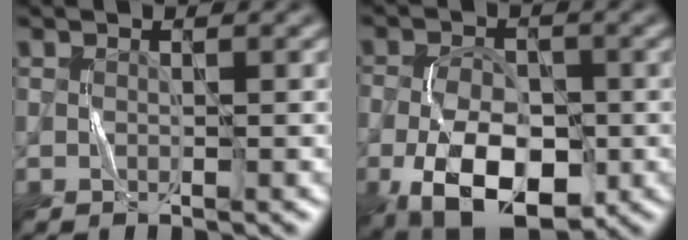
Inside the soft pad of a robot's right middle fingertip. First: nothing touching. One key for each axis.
{"total": 8.9, "fx": -3.6, "fy": 5.0, "fz": 6.4, "tx": -0.128, "ty": -0.012, "tz": -0.065}